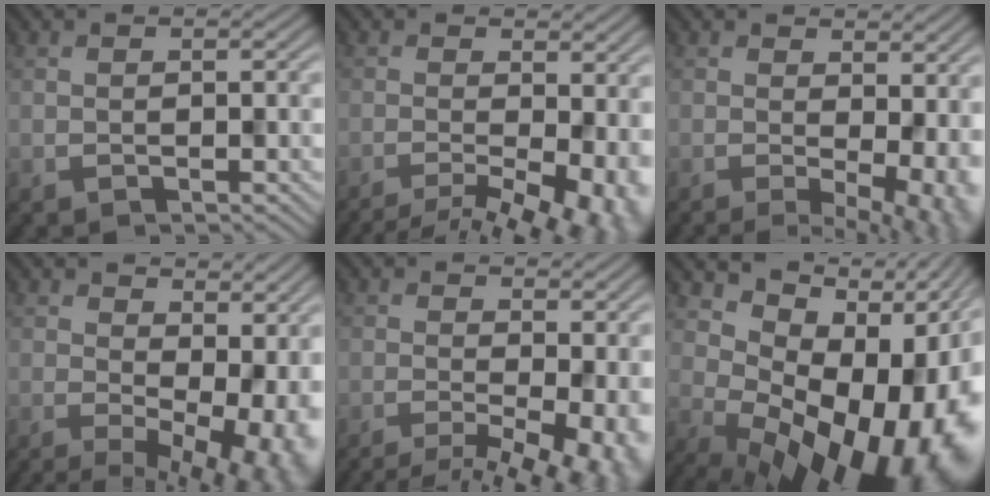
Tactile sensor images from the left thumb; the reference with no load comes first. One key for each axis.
{"total": 8.2, "fx": -3.3, "fy": 2.6, "fz": 7.1, "tx": -0.084, "ty": -0.014, "tz": -0.030}
{"total": 6.9, "fx": 0.1, "fy": 2.5, "fz": 6.4, "tx": -0.069, "ty": -0.005, "tz": 0.018}
{"total": 11.8, "fx": 0.7, "fy": 6.1, "fz": 10.0, "tx": -0.117, "ty": -0.017, "tz": 0.051}
{"total": 8.7, "fx": -2.5, "fy": 3.0, "fz": 7.8, "tx": -0.084, "ty": -0.007, "tz": -0.018}
{"total": 17.3, "fx": -0.6, "fy": 10.3, "fz": 13.9, "tx": -0.161, "ty": -0.032, "tz": 0.029}